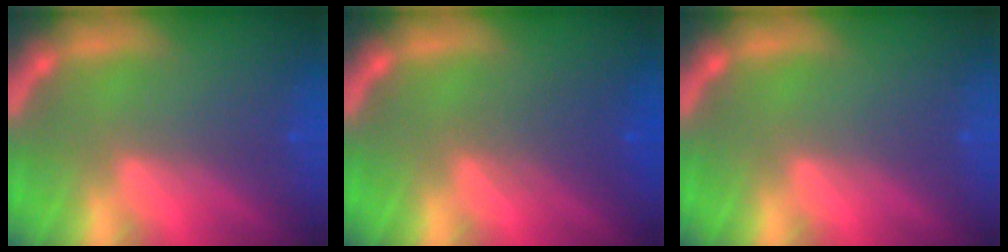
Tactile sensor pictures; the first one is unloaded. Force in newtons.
{"total": 2.5}
{"total": 0.0}